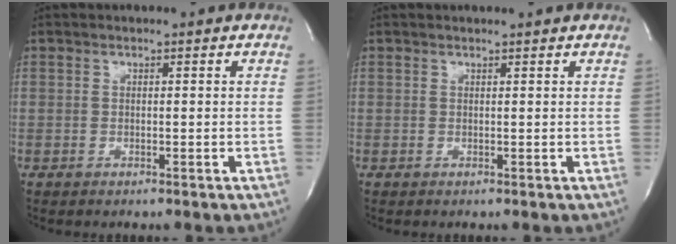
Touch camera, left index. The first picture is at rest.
{"total": 1.2, "force": [1.2, -0.2, 0.2], "torque": [-0.007, 0.002, 0.016]}